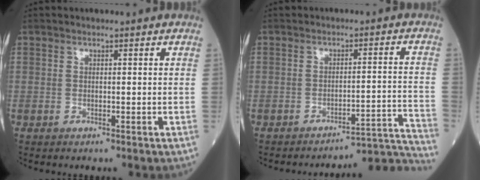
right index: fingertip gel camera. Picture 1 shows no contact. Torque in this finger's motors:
{"motor_torque": [-0.45, -0.45, 0.08, 0.02]}